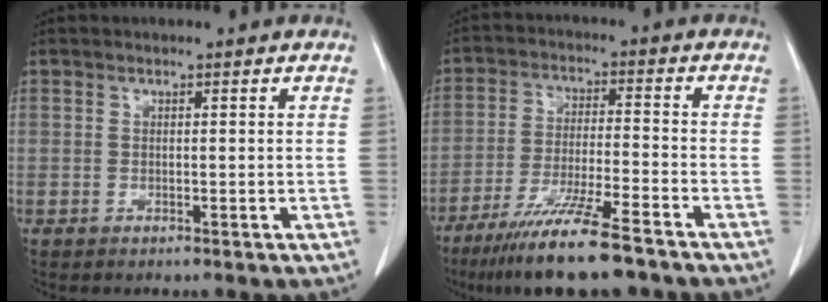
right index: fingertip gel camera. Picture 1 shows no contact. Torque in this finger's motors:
{"motor_torque": [1.08, -1.06, 0.56, 0.19]}